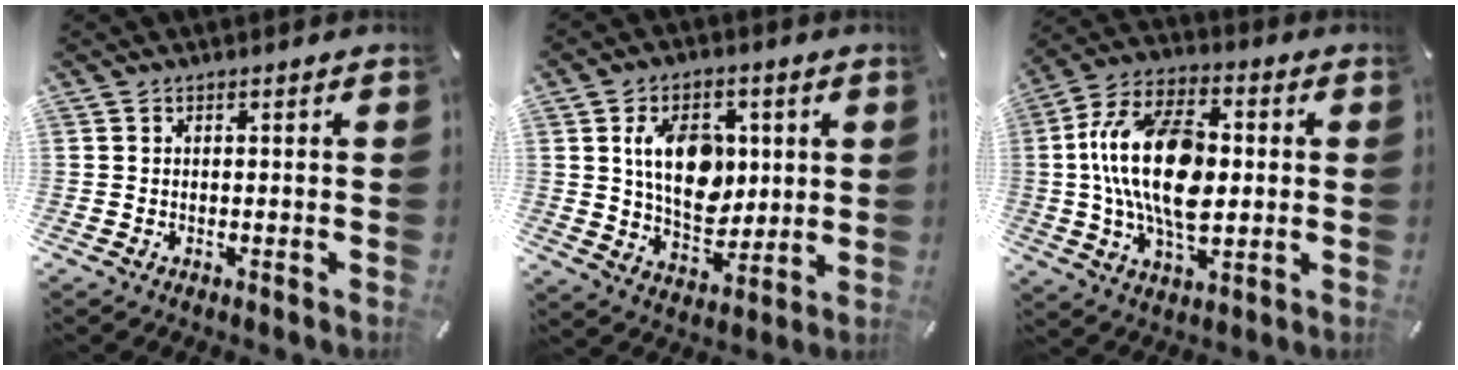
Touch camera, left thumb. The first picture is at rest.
{"total": 13.3, "force": [2.9, 9.4, 9.0], "torque": [-0.148, 0.005, 0.052]}
{"total": 19.5, "force": [0.3, 11.4, 15.8], "torque": [-0.323, 0.003, -0.001]}